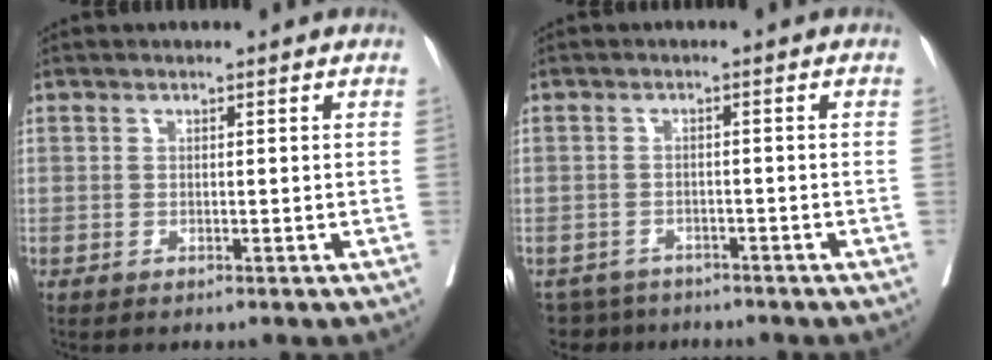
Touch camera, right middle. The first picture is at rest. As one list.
[{"total": 5.1, "force": [-4.6, 2.2, -0.3], "torque": [0.012, 0.001, -0.070]}]